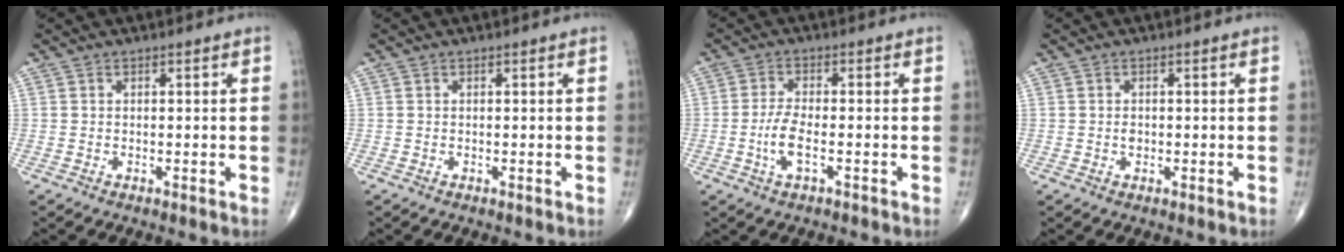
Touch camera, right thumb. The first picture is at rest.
{"total": 0.0}
{"total": 4.7, "force": [-1.5, 1.5, 4.2], "torque": [-0.093, 0.007, -0.030]}
{"total": 1.1, "force": [-0.2, 0.8, 0.7], "torque": [-0.009, 0.001, -0.002]}